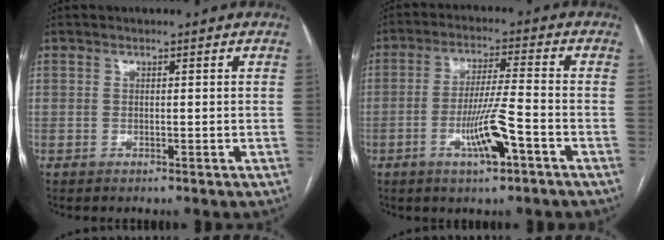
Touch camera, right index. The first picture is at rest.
{"total": 8.4, "force": [-3.7, 0.3, 7.5], "torque": [-0.144, -0.004, -0.064]}